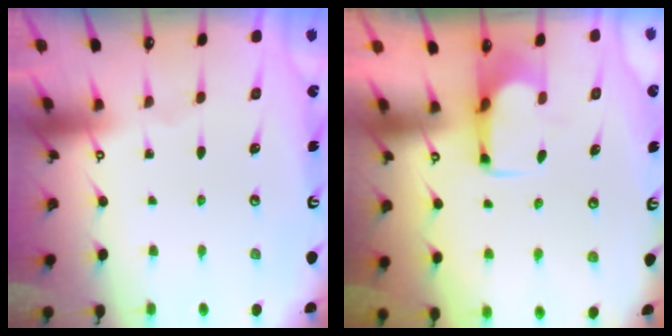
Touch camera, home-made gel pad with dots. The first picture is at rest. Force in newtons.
{"total": 2.8, "press": 2.5, "slide": 1.1}